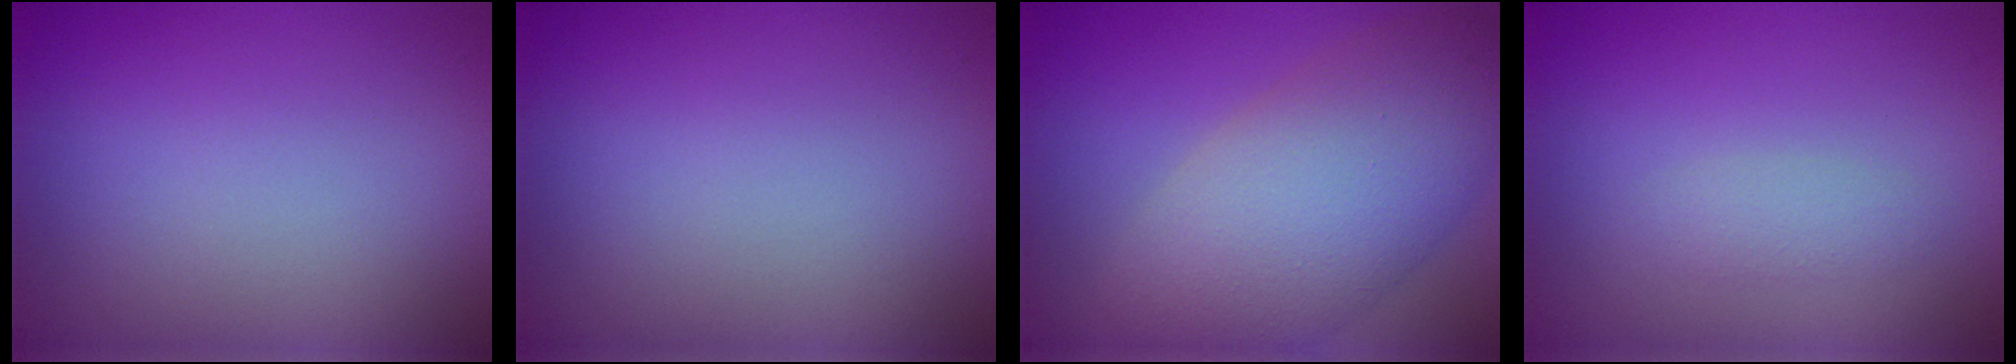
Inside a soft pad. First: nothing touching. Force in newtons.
{"total": 0.0}
{"total": 9.9, "press": 9.9, "slide": 0.1}
{"total": 1.3, "press": 1.3, "slide": 0.1}